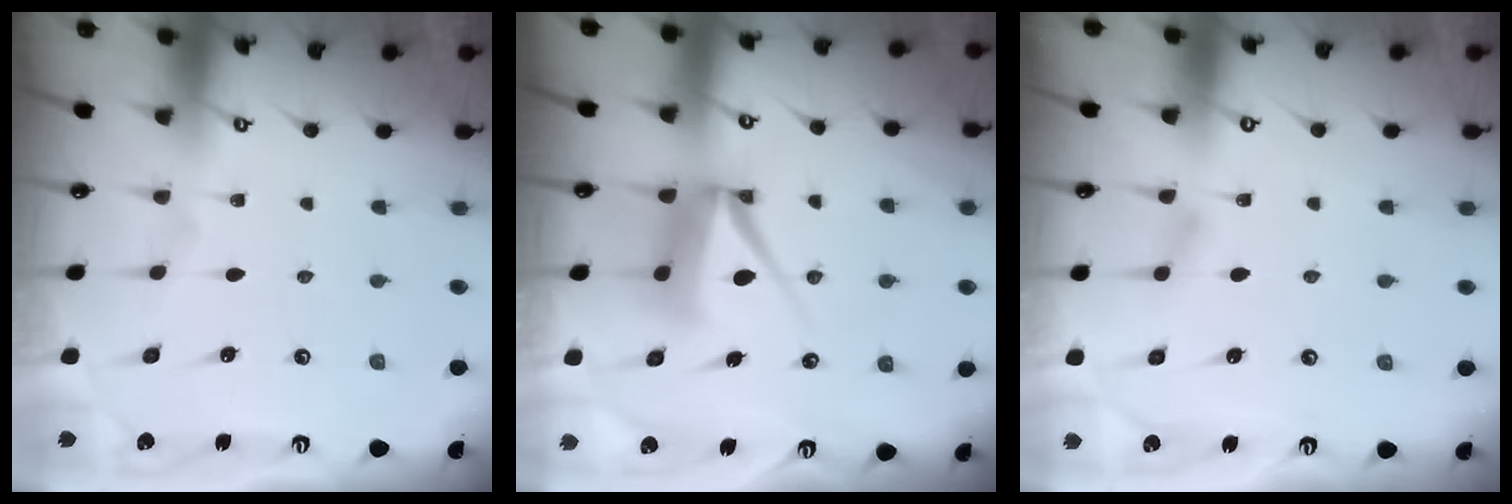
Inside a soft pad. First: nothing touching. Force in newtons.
{"total": 10.0, "press": 9.9, "slide": 1.0}
{"total": 3.7, "press": 3.7, "slide": 0.5}